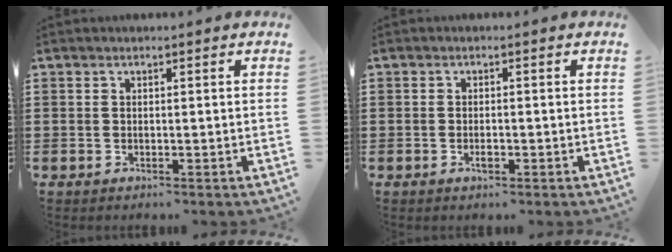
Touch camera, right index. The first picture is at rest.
{"total": 1.4, "force": [-0.5, 0.6, 1.2], "torque": [-0.023, -0.003, -0.009]}